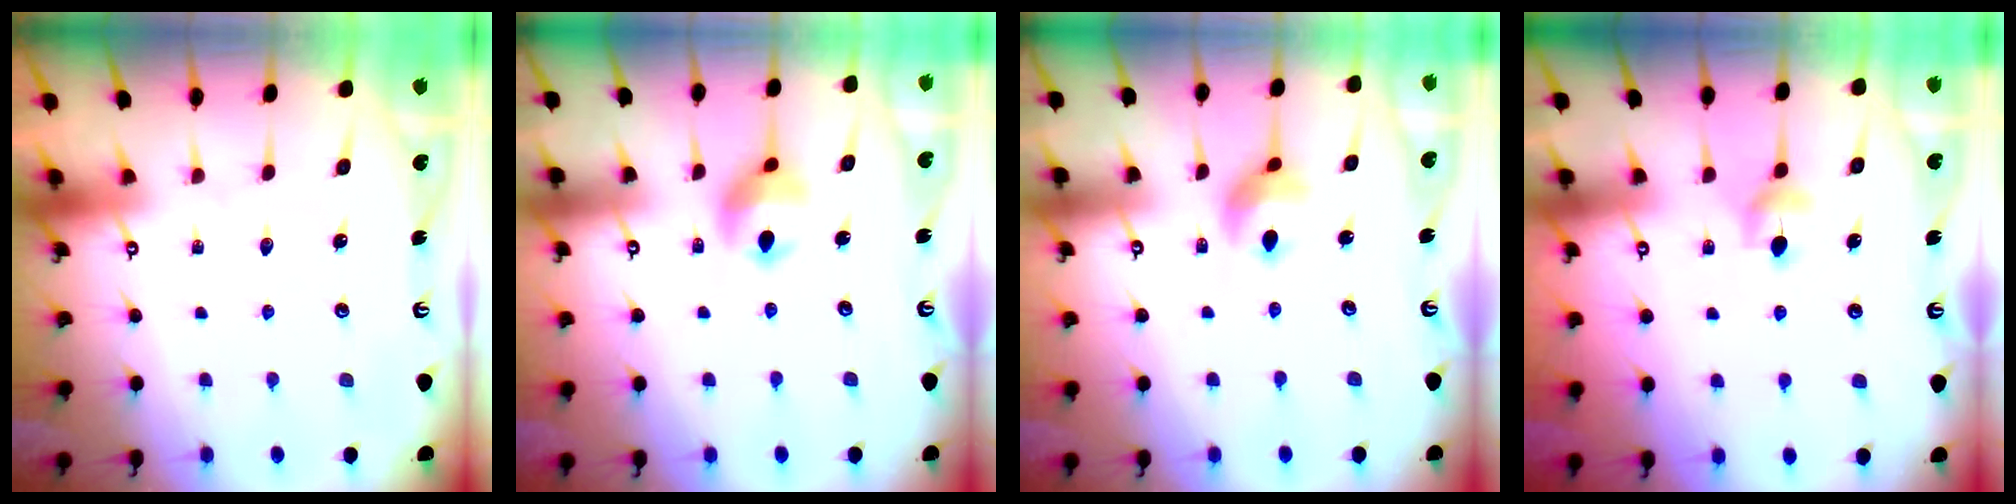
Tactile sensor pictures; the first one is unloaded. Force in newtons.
{"total": 9.8, "press": 9.7, "slide": 1.2}
{"total": 6.9, "press": 6.9, "slide": 0.5}
{"total": 5.6, "press": 5.6, "slide": 0.5}